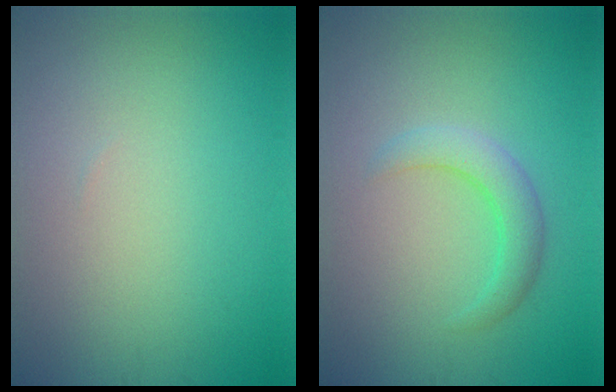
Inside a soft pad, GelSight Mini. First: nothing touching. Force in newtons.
{"total": 2.7, "press": 2.7, "slide": 0.2}